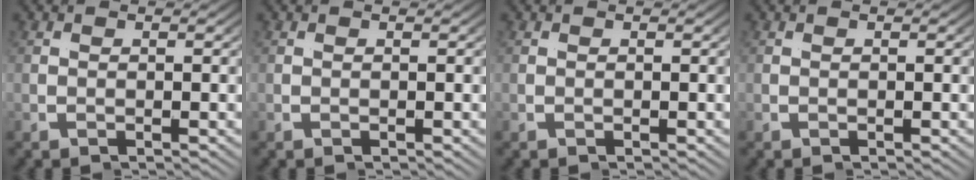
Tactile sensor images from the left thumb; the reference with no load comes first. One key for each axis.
{"total": 0.0}
{"total": 0.0}
{"total": 0.0}